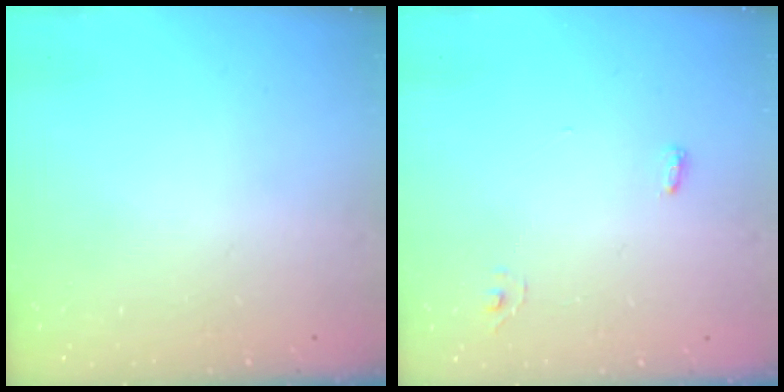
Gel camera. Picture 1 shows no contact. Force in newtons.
{"total": 4.1, "press": 3.5, "slide": 2.2}